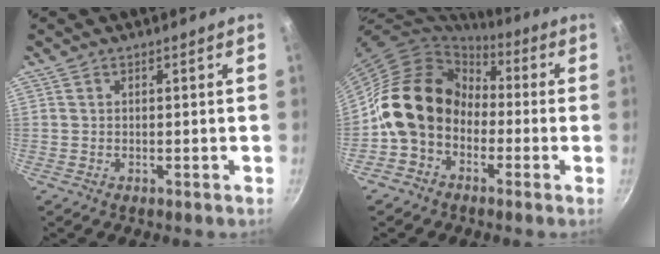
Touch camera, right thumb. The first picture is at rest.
{"total": 14.6, "force": [-1.2, 11.7, 8.6], "torque": [-0.114, 0.043, -0.038]}